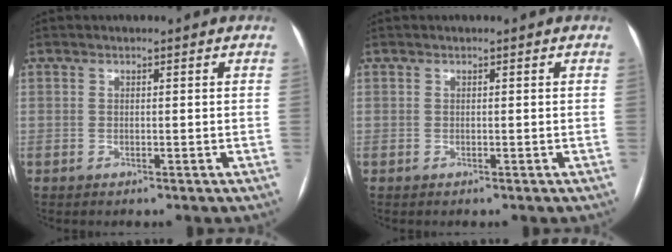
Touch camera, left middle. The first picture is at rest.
{"total": 0.0}